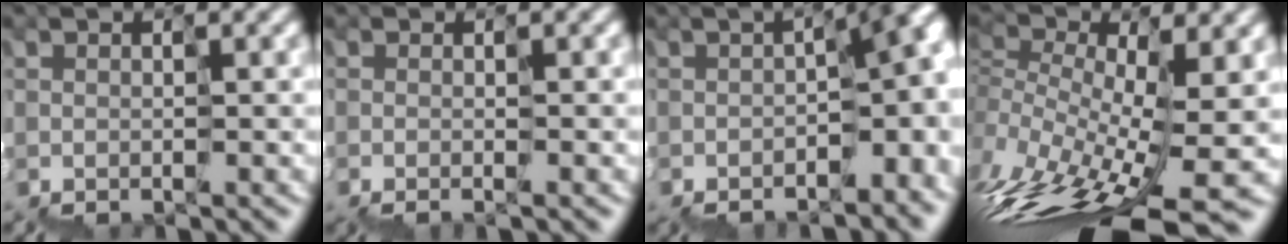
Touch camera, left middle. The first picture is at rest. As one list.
[{"total": 1.4, "force": [0.2, -0.9, -1.1], "torque": [0.024, -0.001, -0.001]}, {"total": 6.7, "force": [-2.1, 2.4, 5.9], "torque": [-0.068, -0.004, -0.032]}, {"total": 9.4, "force": [-3.9, 3.5, 7.8], "torque": [-0.188, -0.003, -0.062]}]